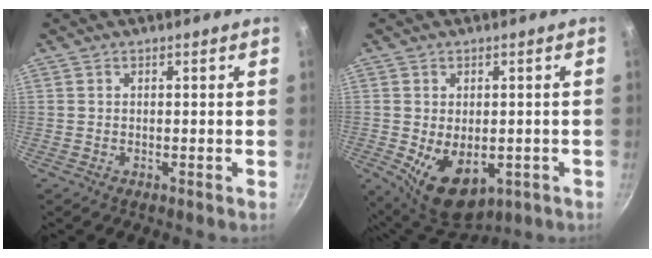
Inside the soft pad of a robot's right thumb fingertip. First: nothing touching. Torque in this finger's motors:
{"motor_torque": [-0.25, 0.78, 0.60, 0.61, 0.27]}